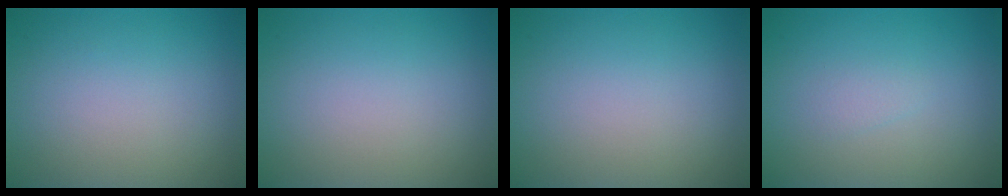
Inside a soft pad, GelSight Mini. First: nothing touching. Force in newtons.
{"total": 0.0}
{"total": 0.0}
{"total": 0.8, "press": 0.8, "slide": 0.1}